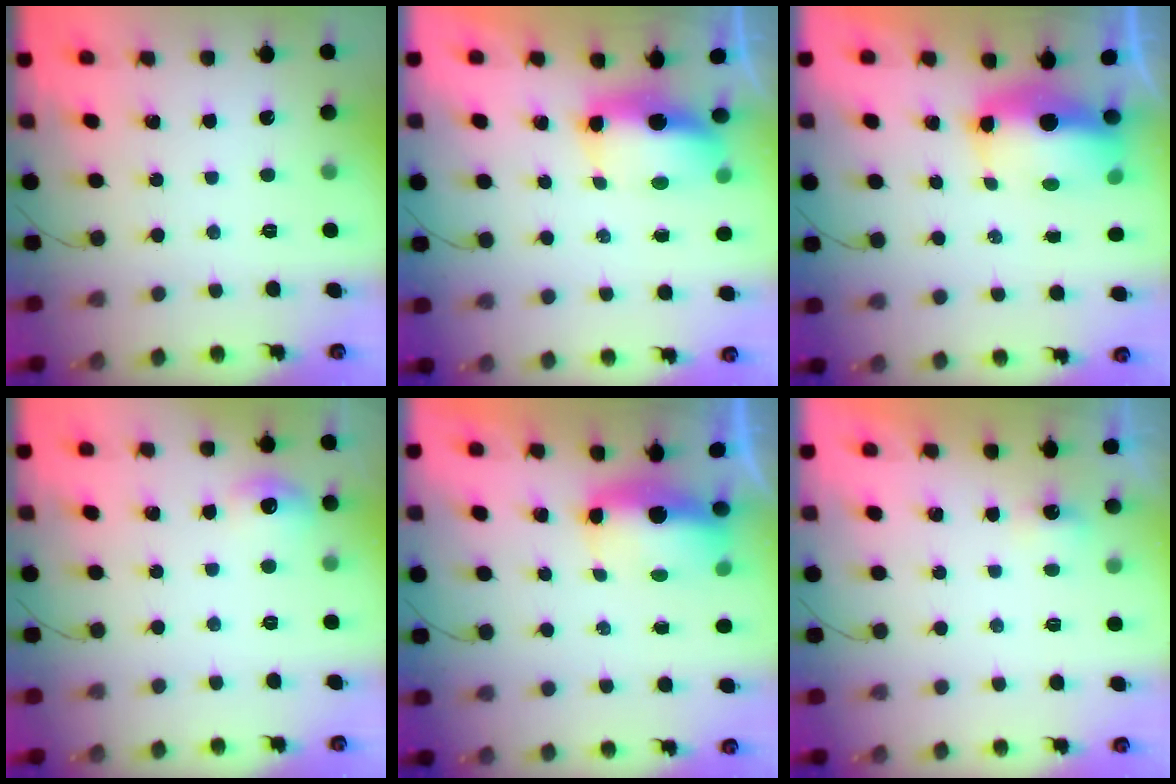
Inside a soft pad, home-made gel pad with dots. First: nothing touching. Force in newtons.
{"total": 7.0, "press": 6.9, "slide": 1.0}
{"total": 9.7, "press": 9.5, "slide": 1.9}
{"total": 6.3, "press": 6.2, "slide": 1.2}
{"total": 7.1, "press": 6.5, "slide": 2.7}
{"total": 3.6, "press": 1.5, "slide": 3.3}